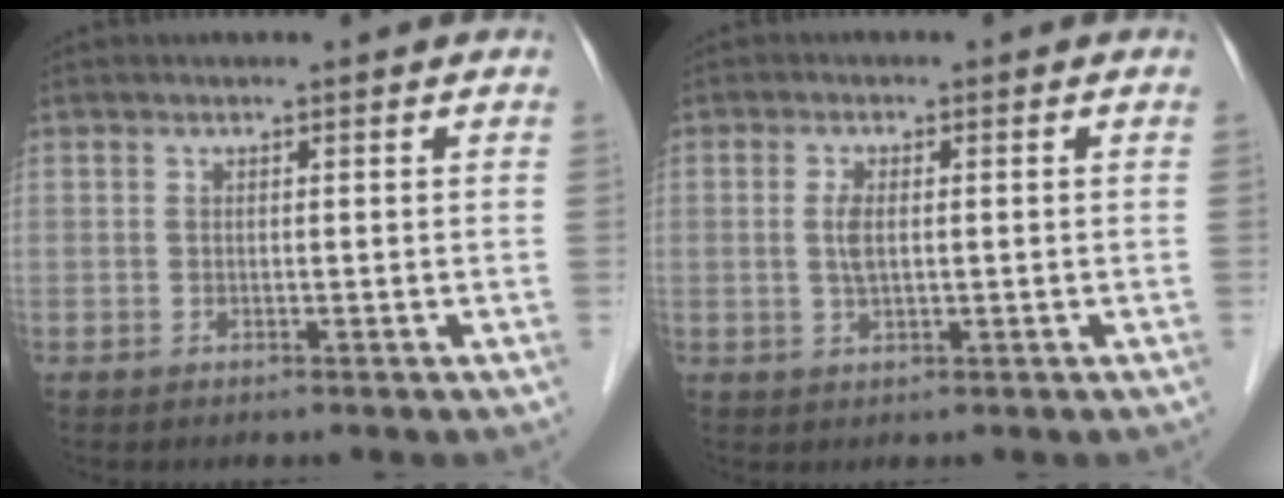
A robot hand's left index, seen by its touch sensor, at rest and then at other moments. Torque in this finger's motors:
{"motor_torque": [0.25, 0.30, 0.05, 0.02]}